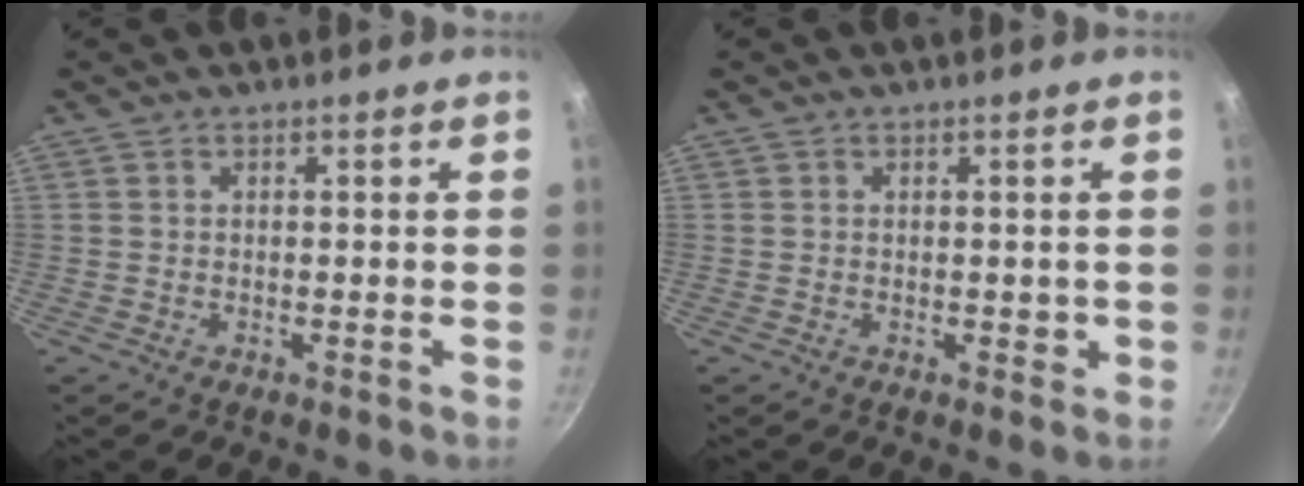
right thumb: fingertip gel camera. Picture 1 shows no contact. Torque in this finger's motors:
{"motor_torque": [-0.17, 0.08, -0.12, 0.23, -0.02]}